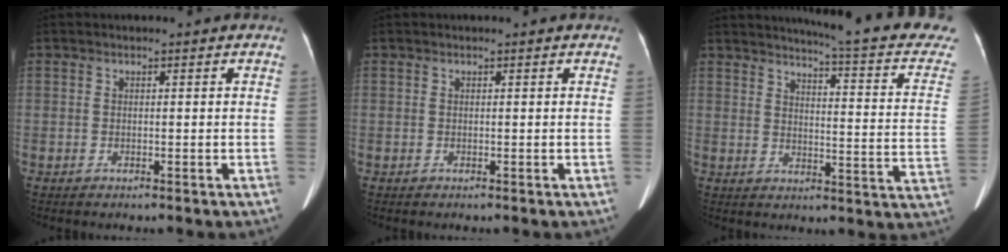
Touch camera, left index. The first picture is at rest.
{"total": 0.0}
{"total": 18.3, "force": [16.6, 0.9, 7.8], "torque": [-0.101, -0.079, 0.176]}